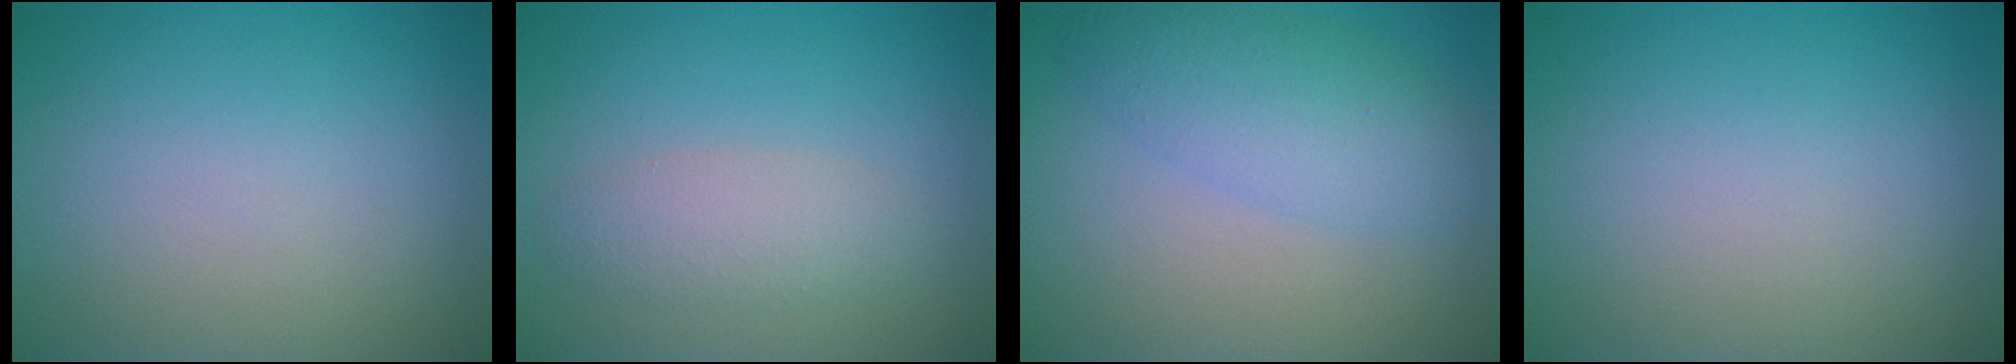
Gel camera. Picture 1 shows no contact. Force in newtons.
{"total": 2.6, "press": 2.6, "slide": 0.2}
{"total": 4.3, "press": 4.3, "slide": 0.1}
{"total": 0.0}